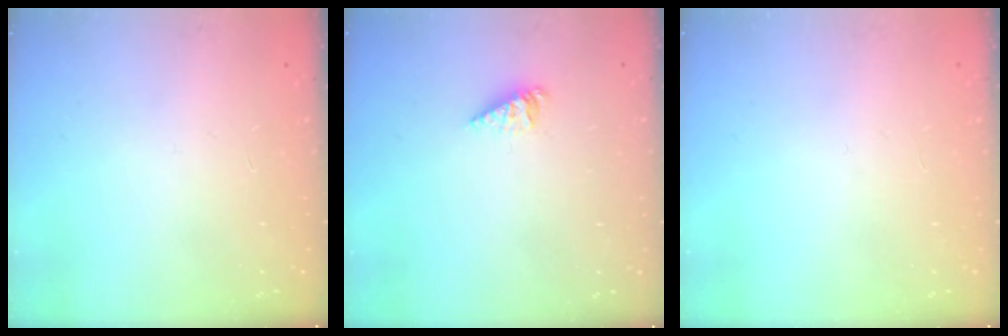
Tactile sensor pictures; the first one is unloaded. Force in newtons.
{"total": 2.8, "press": 2.8, "slide": 0.4}
{"total": 0.0}